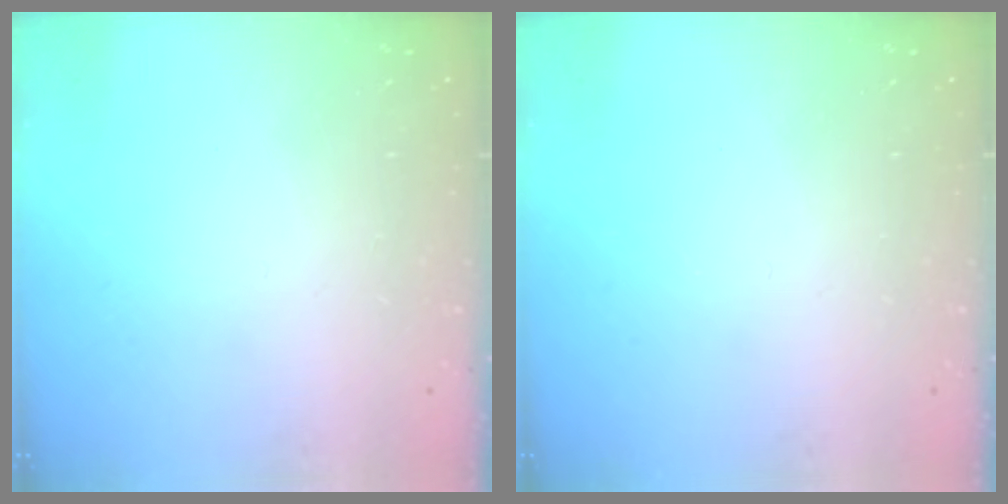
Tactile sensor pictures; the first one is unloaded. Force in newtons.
{"total": 0.0}